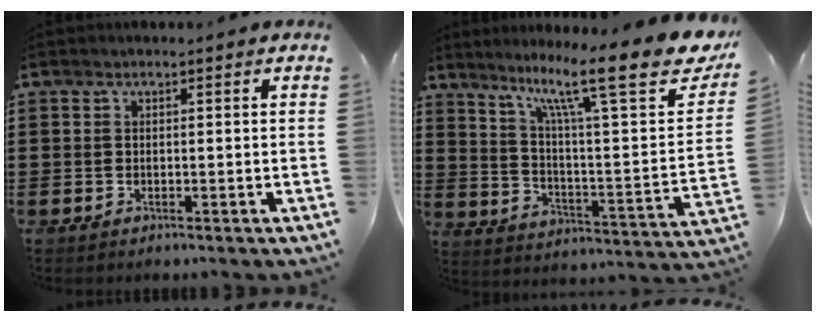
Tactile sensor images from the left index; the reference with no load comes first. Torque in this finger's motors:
{"motor_torque": [1.89, -0.25, 0.64, 0.21]}